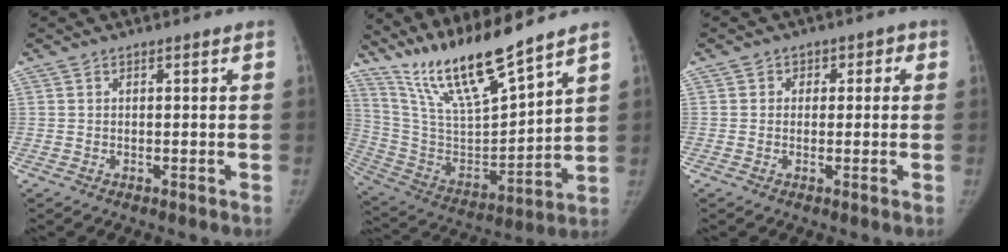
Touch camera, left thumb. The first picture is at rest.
{"total": 17.9, "force": [14.8, 1.7, 9.9], "torque": [-0.163, -0.081, 0.292]}
{"total": 3.2, "force": [0.4, 2.9, 1.2], "torque": [0.017, 0.008, -0.005]}